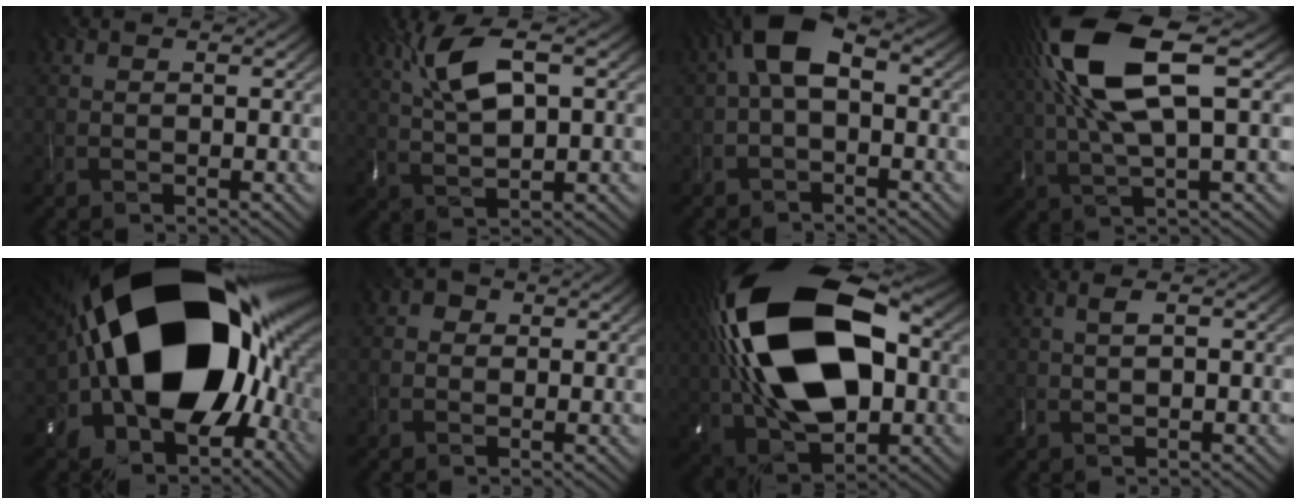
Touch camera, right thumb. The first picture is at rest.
{"total": 7.7, "force": [2.9, 2.2, 6.8], "torque": [-0.149, 0.013, 0.061]}
{"total": 5.9, "force": [0.4, 3.0, 5.1], "torque": [-0.102, 0.022, -0.004]}
{"total": 14.1, "force": [4.3, 4.0, 12.8], "torque": [-0.291, 0.021, 0.084]}
{"total": 22.2, "force": [-1.3, 13.6, 17.5], "torque": [-0.349, -0.049, -0.013]}
{"total": 1.7, "force": [0.3, 1.6, 0.5], "torque": [-0.009, 0.003, -0.002]}
{"total": 21.8, "force": [2.6, 12.6, 17.7], "torque": [-0.352, 0.007, 0.032]}
{"total": 1.3, "force": [0.3, -0.2, 1.2], "torque": [-0.029, 0.006, 0.009]}